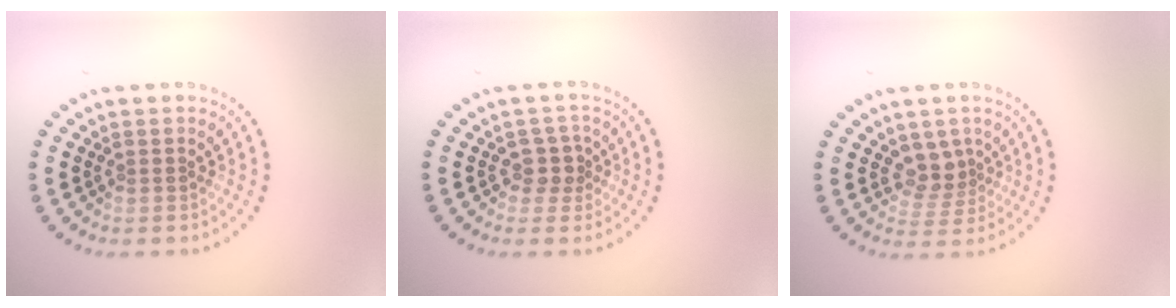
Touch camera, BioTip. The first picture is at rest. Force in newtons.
{"total": 1.9, "press": 1.6, "slide": 1.2}
{"total": 2.4, "press": 1.8, "slide": 1.5}